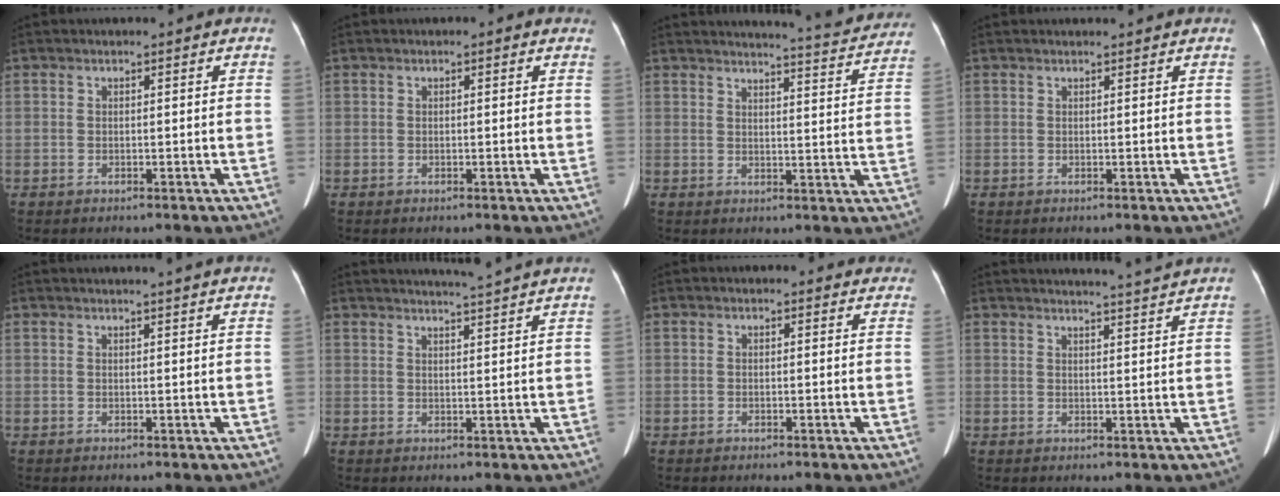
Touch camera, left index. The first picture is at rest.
{"total": 0.0}
{"total": 12.3, "force": [12.0, -0.3, 2.7], "torque": [-0.038, -0.051, 0.128]}
{"total": 2.2, "force": [2.1, 0.0, 0.5], "torque": [-0.007, 0.015, 0.027]}
{"total": 6.5, "force": [5.9, -0.5, 2.6], "torque": [-0.035, 0.014, 0.056]}
{"total": 9.5, "force": [8.9, -1.2, 3.3], "torque": [-0.049, 0.004, 0.103]}
{"total": 2.9, "force": [2.6, 1.3, 0.2], "torque": [0.007, -0.008, 0.006]}
{"total": 8.4, "force": [8.0, -1.6, 2.1], "torque": [-0.031, -0.010, 0.092]}